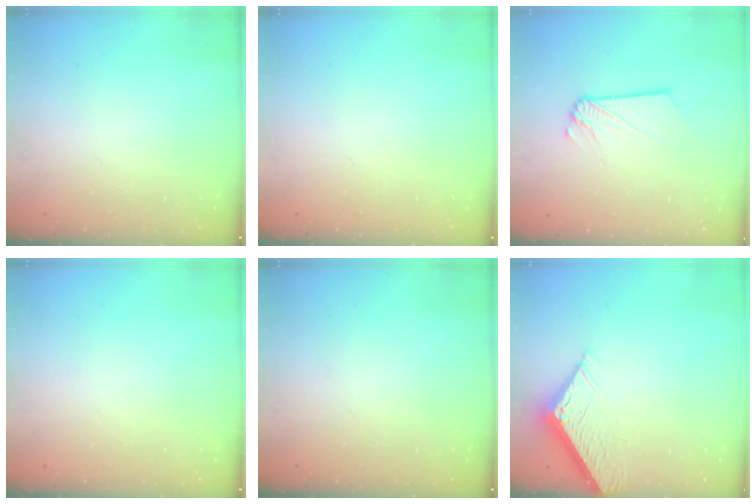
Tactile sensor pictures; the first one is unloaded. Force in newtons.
{"total": 0.0}
{"total": 2.6, "press": 2.6, "slide": 0.3}
{"total": 0.0}
{"total": 0.0}
{"total": 8.5, "press": 8.4, "slide": 1.0}